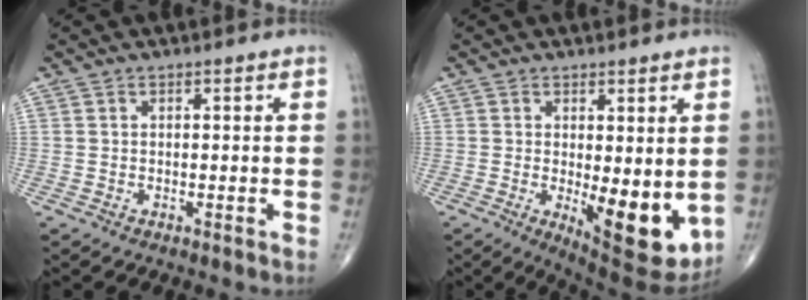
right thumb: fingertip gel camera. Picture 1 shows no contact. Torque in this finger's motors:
{"motor_torque": [0.97, 2.80, 0.14, -0.08, 0.28]}